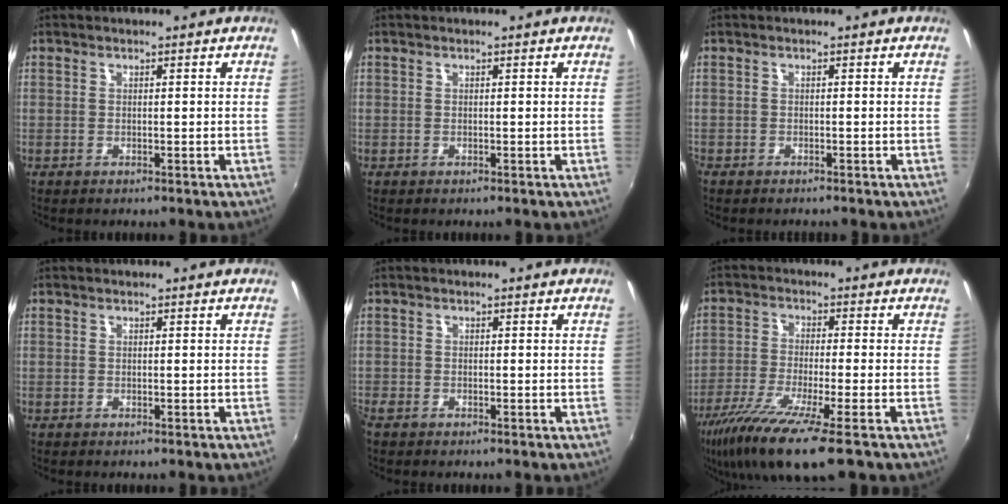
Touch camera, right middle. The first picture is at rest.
{"total": 0.0}
{"total": 1.9, "force": [-1.6, 0.8, 0.6], "torque": [-0.016, -0.008, -0.024]}
{"total": 0.0}
{"total": 2.5, "force": [-1.6, 1.4, 1.2], "torque": [-0.025, -0.007, -0.029]}
{"total": 14.2, "force": [-9.3, 1.7, 10.7], "torque": [-0.223, -0.053, -0.169]}